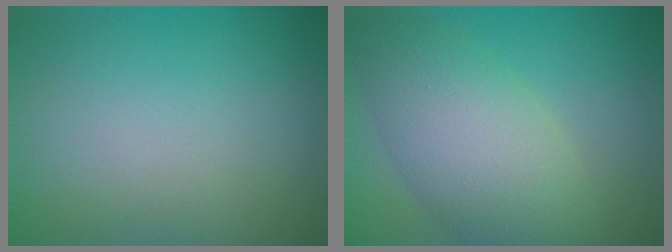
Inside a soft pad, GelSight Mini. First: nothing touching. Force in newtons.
{"total": 7.7, "press": 7.7, "slide": 0.5}